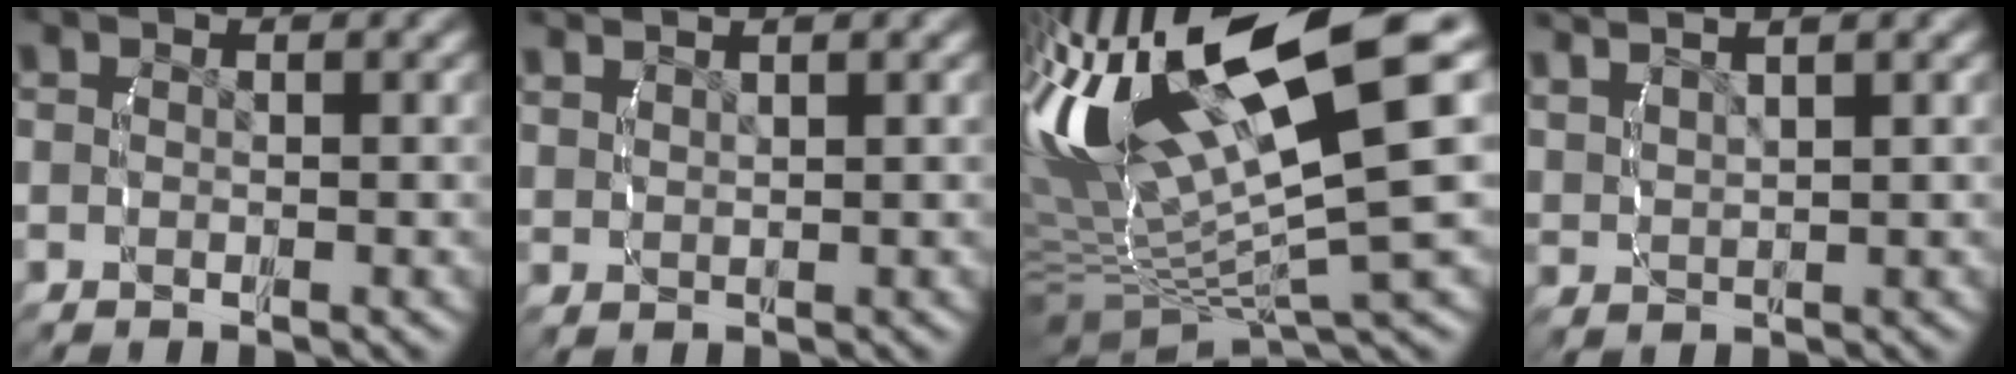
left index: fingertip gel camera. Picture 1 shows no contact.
{"total": 1.9, "force": [1.8, -0.6, 0.4], "torque": [-0.002, 0.005, 0.040]}
{"total": 14.8, "force": [3.5, 7.0, 12.6], "torque": [-0.244, -0.009, 0.072]}
{"total": 4.4, "force": [3.9, 0.5, 2.1], "torque": [-0.027, 0.015, 0.073]}